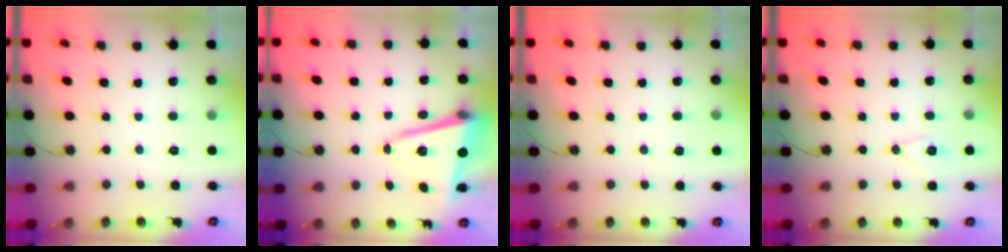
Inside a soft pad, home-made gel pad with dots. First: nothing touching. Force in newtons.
{"total": 10.6, "press": 10.4, "slide": 1.7}
{"total": 2.4, "press": 2.2, "slide": 1.1}
{"total": 7.6, "press": 7.6, "slide": 0.4}